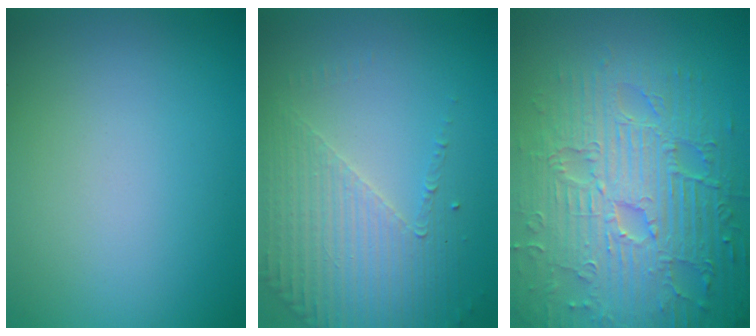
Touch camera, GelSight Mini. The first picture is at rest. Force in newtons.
{"total": 4.2, "press": 3.1, "slide": 2.9}
{"total": 9.5, "press": 6.9, "slide": 6.6}